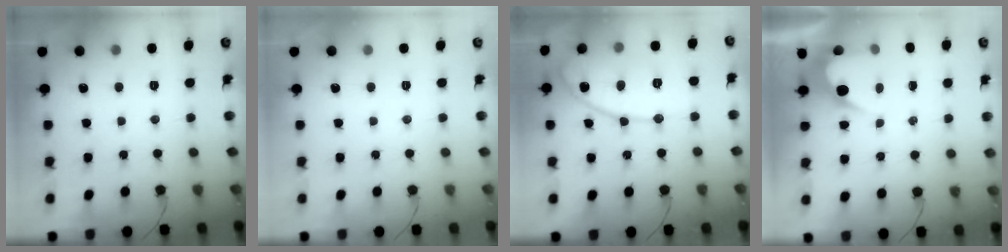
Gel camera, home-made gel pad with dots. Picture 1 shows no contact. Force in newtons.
{"total": 0.0}
{"total": 12.8, "press": 12.7, "slide": 1.4}
{"total": 4.3, "press": 4.3, "slide": 0.3}